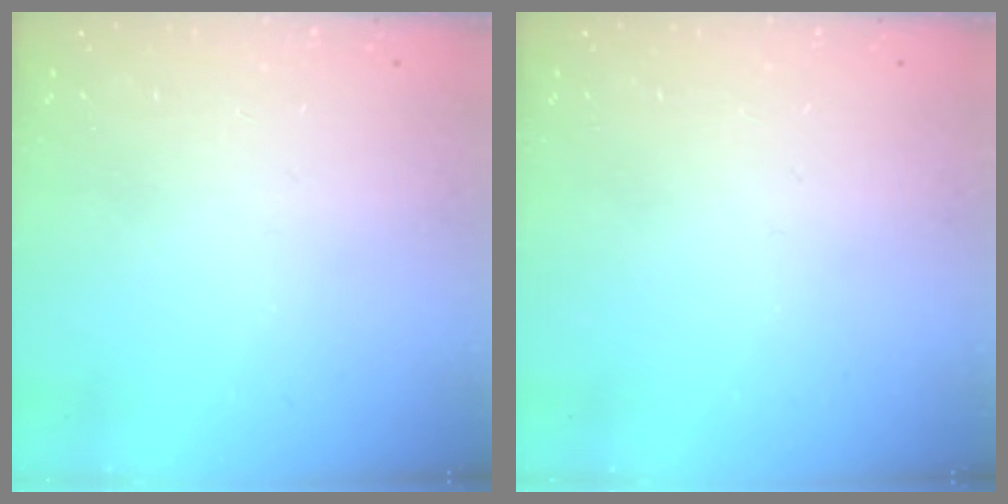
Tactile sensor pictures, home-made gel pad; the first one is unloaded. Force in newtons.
{"total": 0.0}